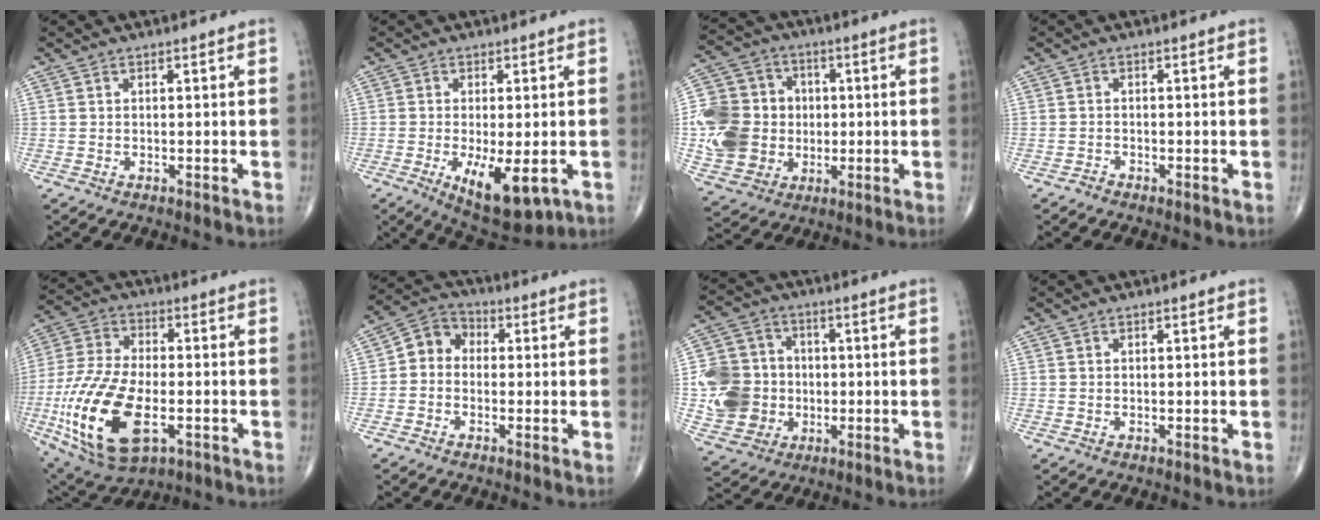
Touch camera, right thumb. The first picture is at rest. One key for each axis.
{"total": 10.6, "fx": -3.3, "fy": 4.1, "fz": 9.2, "tx": -0.142, "ty": -0.017, "tz": -0.039}
{"total": 16.7, "fx": -0.7, "fy": 14.5, "fz": 8.2, "tx": -0.141, "ty": 0.022, "tz": -0.004}
{"total": 0.7, "fx": -0.7, "fy": 0.2, "fz": 0.0, "tx": -0.001, "ty": -0.001, "tz": -0.018}
{"total": 21.5, "fx": -6.0, "fy": 10.8, "fz": 17.6, "tx": -0.368, "ty": 0.001, "tz": -0.097}
{"total": 6.0, "fx": -0.4, "fy": 5.0, "fz": 3.3, "tx": -0.034, "ty": 0.023, "tz": -0.026}
{"total": 13.7, "fx": -1.1, "fy": 12.3, "fz": 6.0, "tx": -0.092, "ty": 0.016, "tz": -0.017}
{"total": 0.0}